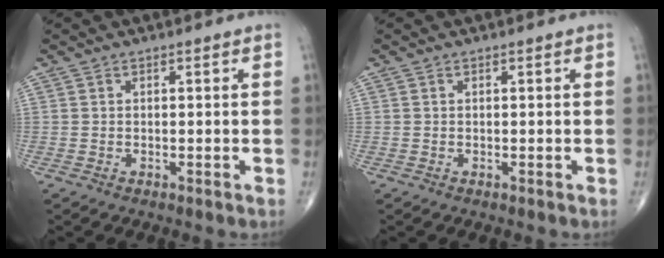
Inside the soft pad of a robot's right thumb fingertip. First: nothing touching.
{"total": 0.0}